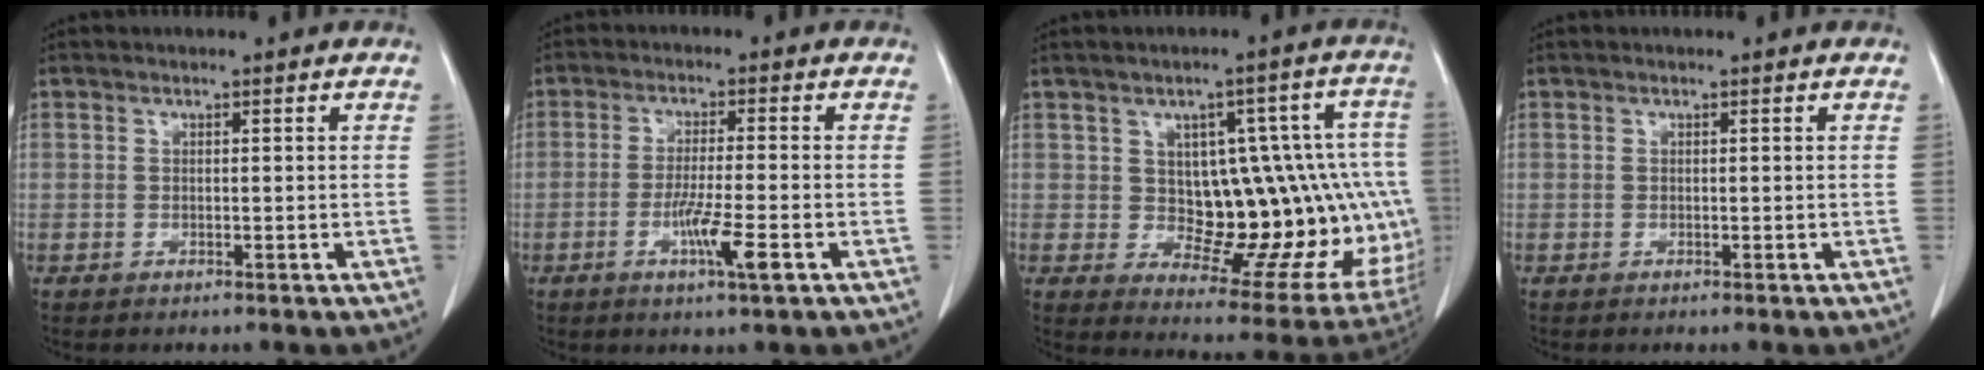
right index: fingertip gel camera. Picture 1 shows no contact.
{"total": 6.0, "force": [-2.4, -0.2, 5.5], "torque": [-0.099, -0.011, -0.044]}
{"total": 17.6, "force": [0.1, 7.8, 15.8], "torque": [-0.148, 0.032, 0.021]}
{"total": 0.0}